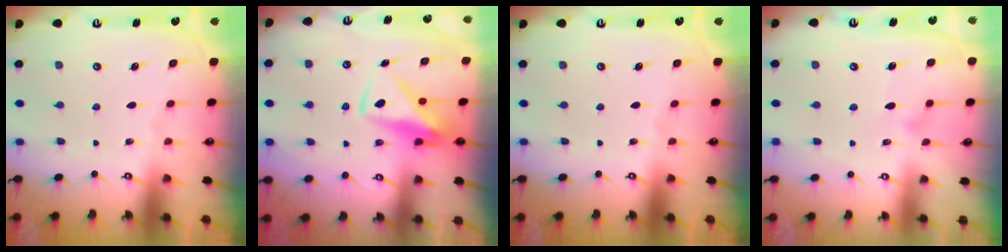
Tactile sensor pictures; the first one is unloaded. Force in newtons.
{"total": 7.3, "press": 7.3, "slide": 0.9}
{"total": 0.0}
{"total": 7.5, "press": 7.5, "slide": 0.4}